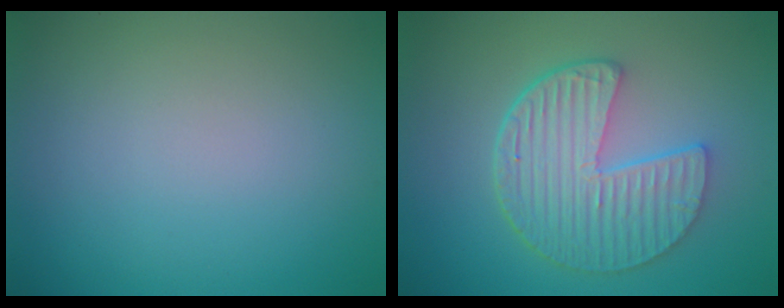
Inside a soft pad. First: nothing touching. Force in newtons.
{"total": 6.6, "press": 4.8, "slide": 4.5}